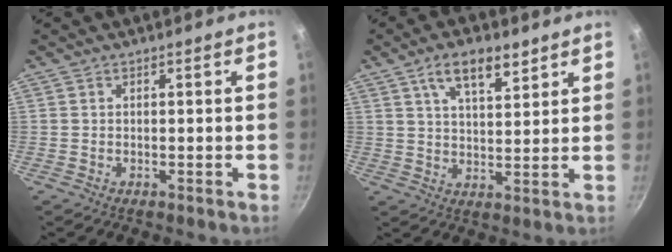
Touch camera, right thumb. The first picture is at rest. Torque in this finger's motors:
{"motor_torque": [0.20, 0.48, 0.74, 0.28, 0.03]}